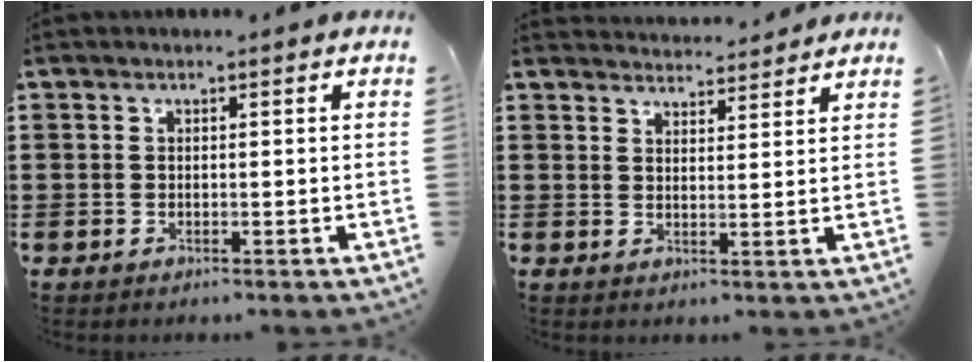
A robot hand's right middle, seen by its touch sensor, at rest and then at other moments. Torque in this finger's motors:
{"motor_torque": [0.00, 0.00, 0.00, -0.03]}